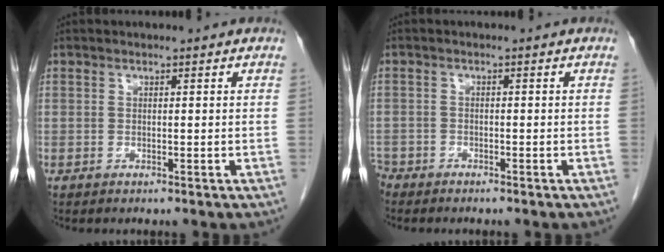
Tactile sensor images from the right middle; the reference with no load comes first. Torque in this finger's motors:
{"motor_torque": [0.97, -1.17, 0.07, -0.08]}